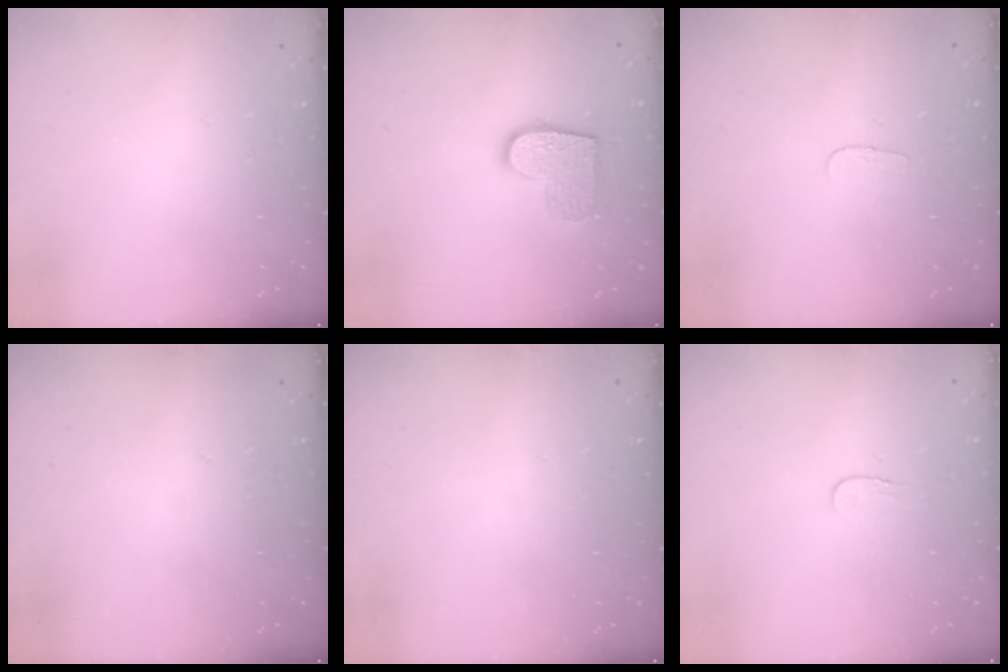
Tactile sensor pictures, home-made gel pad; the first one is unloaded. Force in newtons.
{"total": 10.5, "press": 10.5, "slide": 0.6}
{"total": 2.8, "press": 2.8, "slide": 0.3}
{"total": 0.0}
{"total": 0.0}
{"total": 3.9, "press": 3.8, "slide": 0.4}